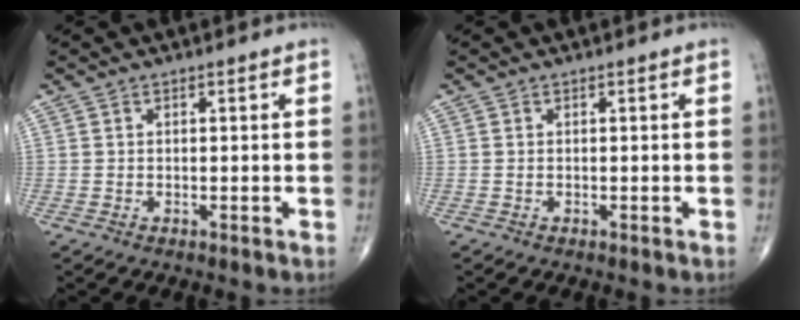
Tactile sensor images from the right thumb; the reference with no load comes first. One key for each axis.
{"total": 0.0}